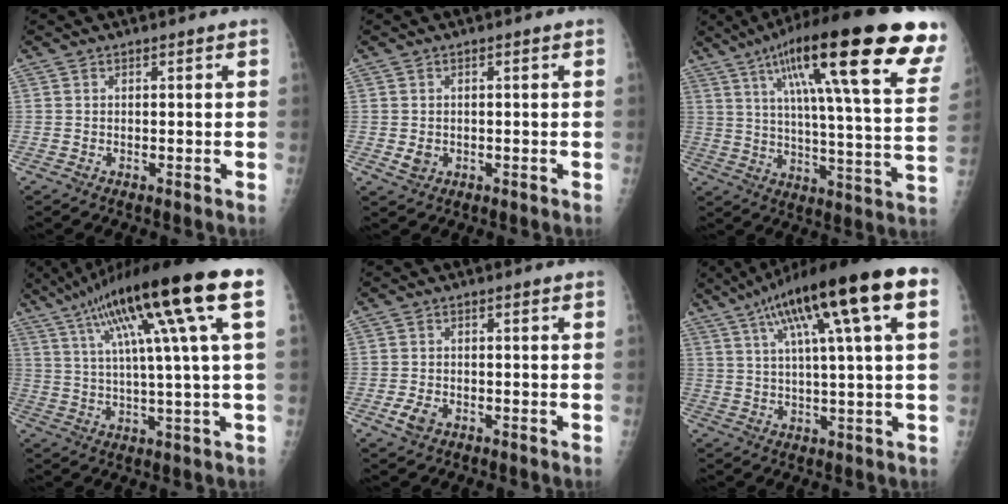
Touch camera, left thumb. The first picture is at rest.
{"total": 2.1, "force": [-0.4, 1.8, 0.9], "torque": [-0.006, -0.001, -0.001]}
{"total": 31.4, "force": [16.2, 5.8, 26.2], "torque": [-0.352, -0.017, 0.240]}
{"total": 22.0, "force": [9.2, 1.7, 19.9], "torque": [-0.328, 0.013, 0.144]}
{"total": 3.0, "force": [-1.5, 2.1, 1.6], "torque": [-0.029, 0.000, -0.025]}
{"total": 20.3, "force": [8.9, 3.1, 18.0], "torque": [-0.293, 0.020, 0.136]}